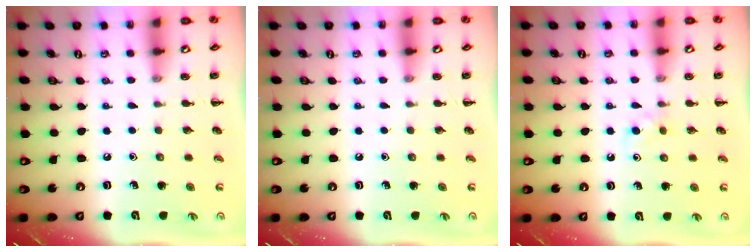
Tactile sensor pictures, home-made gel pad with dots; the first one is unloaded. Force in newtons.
{"total": 0.0}
{"total": 3.6, "press": 3.4, "slide": 1.2}